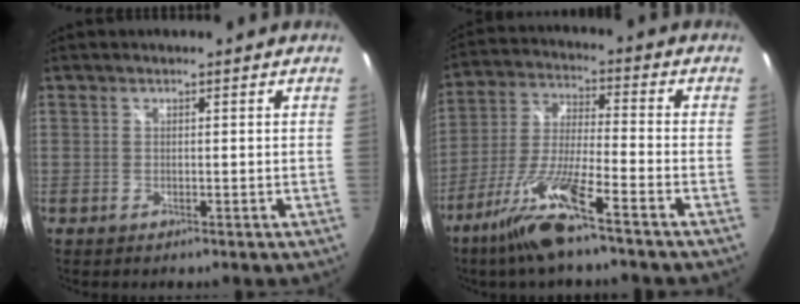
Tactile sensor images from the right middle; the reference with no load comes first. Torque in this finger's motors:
{"motor_torque": [1.39, -0.75, 0.82, 0.21]}